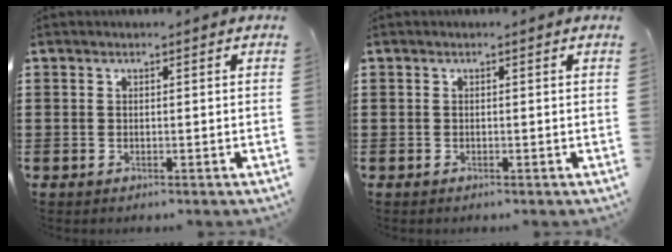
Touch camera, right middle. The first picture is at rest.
{"total": 0.0}